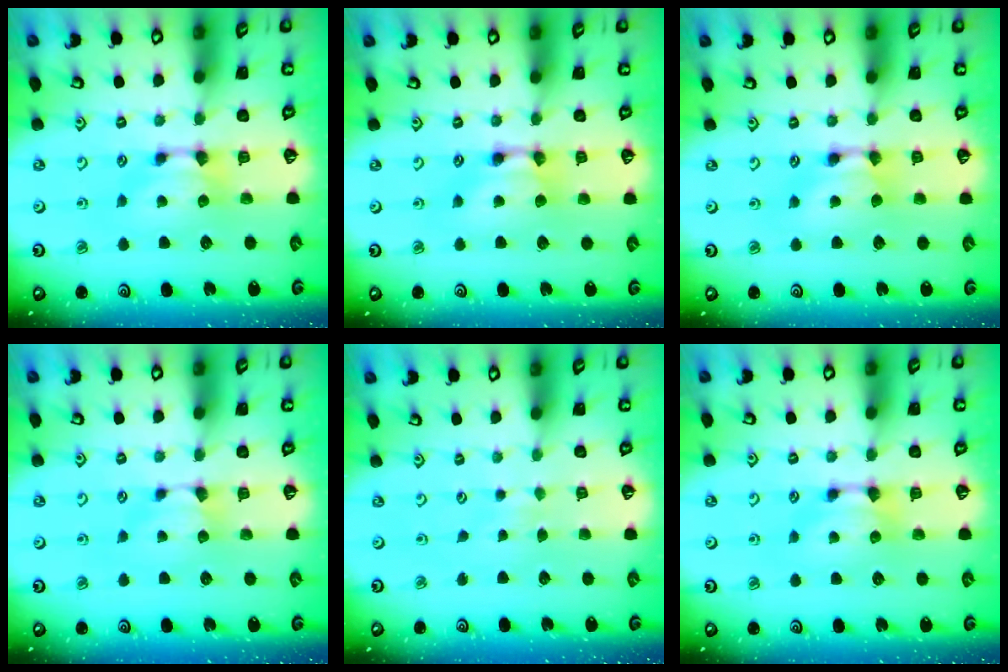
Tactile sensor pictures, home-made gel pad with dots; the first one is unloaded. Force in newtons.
{"total": 1.7, "press": 1.7, "slide": 0.0}
{"total": 1.3, "press": 1.3, "slide": 0.1}
{"total": 1.1, "press": 1.0, "slide": 0.2}
{"total": 3.6, "press": 3.6, "slide": 0.5}
{"total": 0.0}